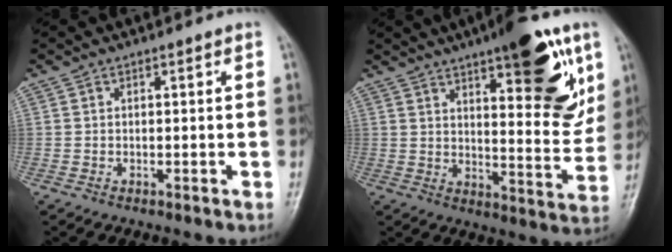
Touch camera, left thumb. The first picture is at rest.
{"total": 19.1, "force": [9.4, 6.0, 15.5], "torque": [-0.171, -0.045, 0.133]}